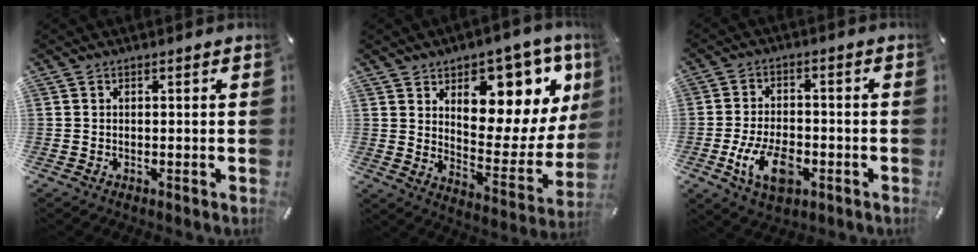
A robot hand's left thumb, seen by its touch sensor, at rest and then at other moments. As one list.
[{"total": 14.3, "force": [8.9, 8.0, 7.8], "torque": [-0.088, -0.089, 0.152]}, {"total": 10.9, "force": [-3.8, 6.3, 8.0], "torque": [-0.166, 0.001, -0.069]}]